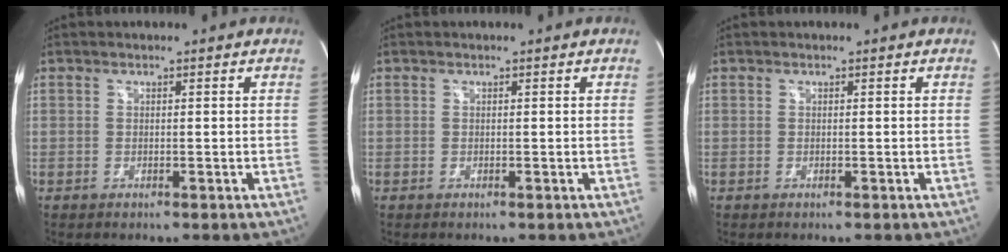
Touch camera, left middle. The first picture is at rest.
{"total": 0.0}
{"total": 0.0}